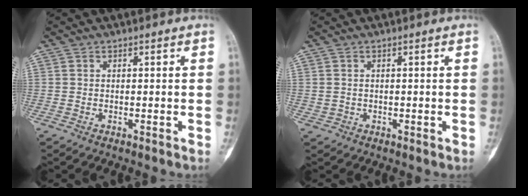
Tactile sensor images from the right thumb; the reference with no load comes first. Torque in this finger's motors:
{"motor_torque": [-0.13, 0.13, -0.34, 0.15, 0.03]}